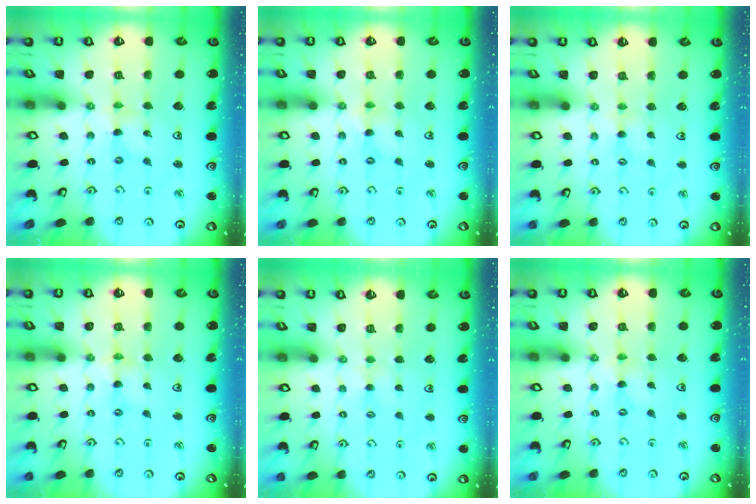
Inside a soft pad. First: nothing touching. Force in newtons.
{"total": 1.9, "press": 1.9, "slide": 0.3}
{"total": 2.1, "press": 2.1, "slide": 0.4}
{"total": 1.5, "press": 1.4, "slide": 0.3}
{"total": 2.0, "press": 1.9, "slide": 0.4}
{"total": 0.0}